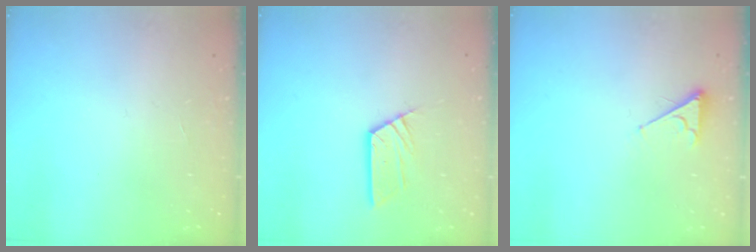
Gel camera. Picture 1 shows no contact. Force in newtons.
{"total": 5.9, "press": 5.9, "slide": 0.2}
{"total": 3.5, "press": 3.5, "slide": 0.6}